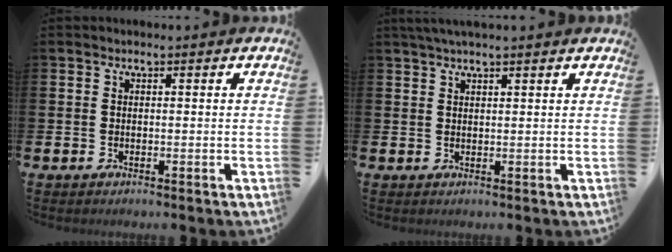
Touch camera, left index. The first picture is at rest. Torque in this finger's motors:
{"motor_torque": [0.94, -1.20, 0.55, 0.17]}